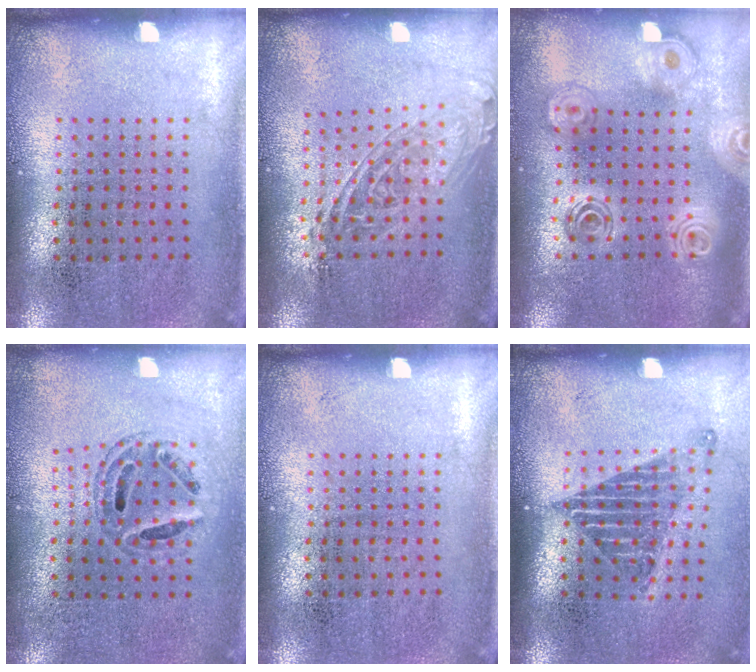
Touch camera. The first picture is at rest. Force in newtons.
{"total": 1.7, "press": 1.4, "slide": 0.9}
{"total": 2.0, "press": 1.7, "slide": 1.2}
{"total": 0.8, "press": 0.7, "slide": 0.2}
{"total": 0.0}
{"total": 1.5, "press": 1.2, "slide": 0.9}